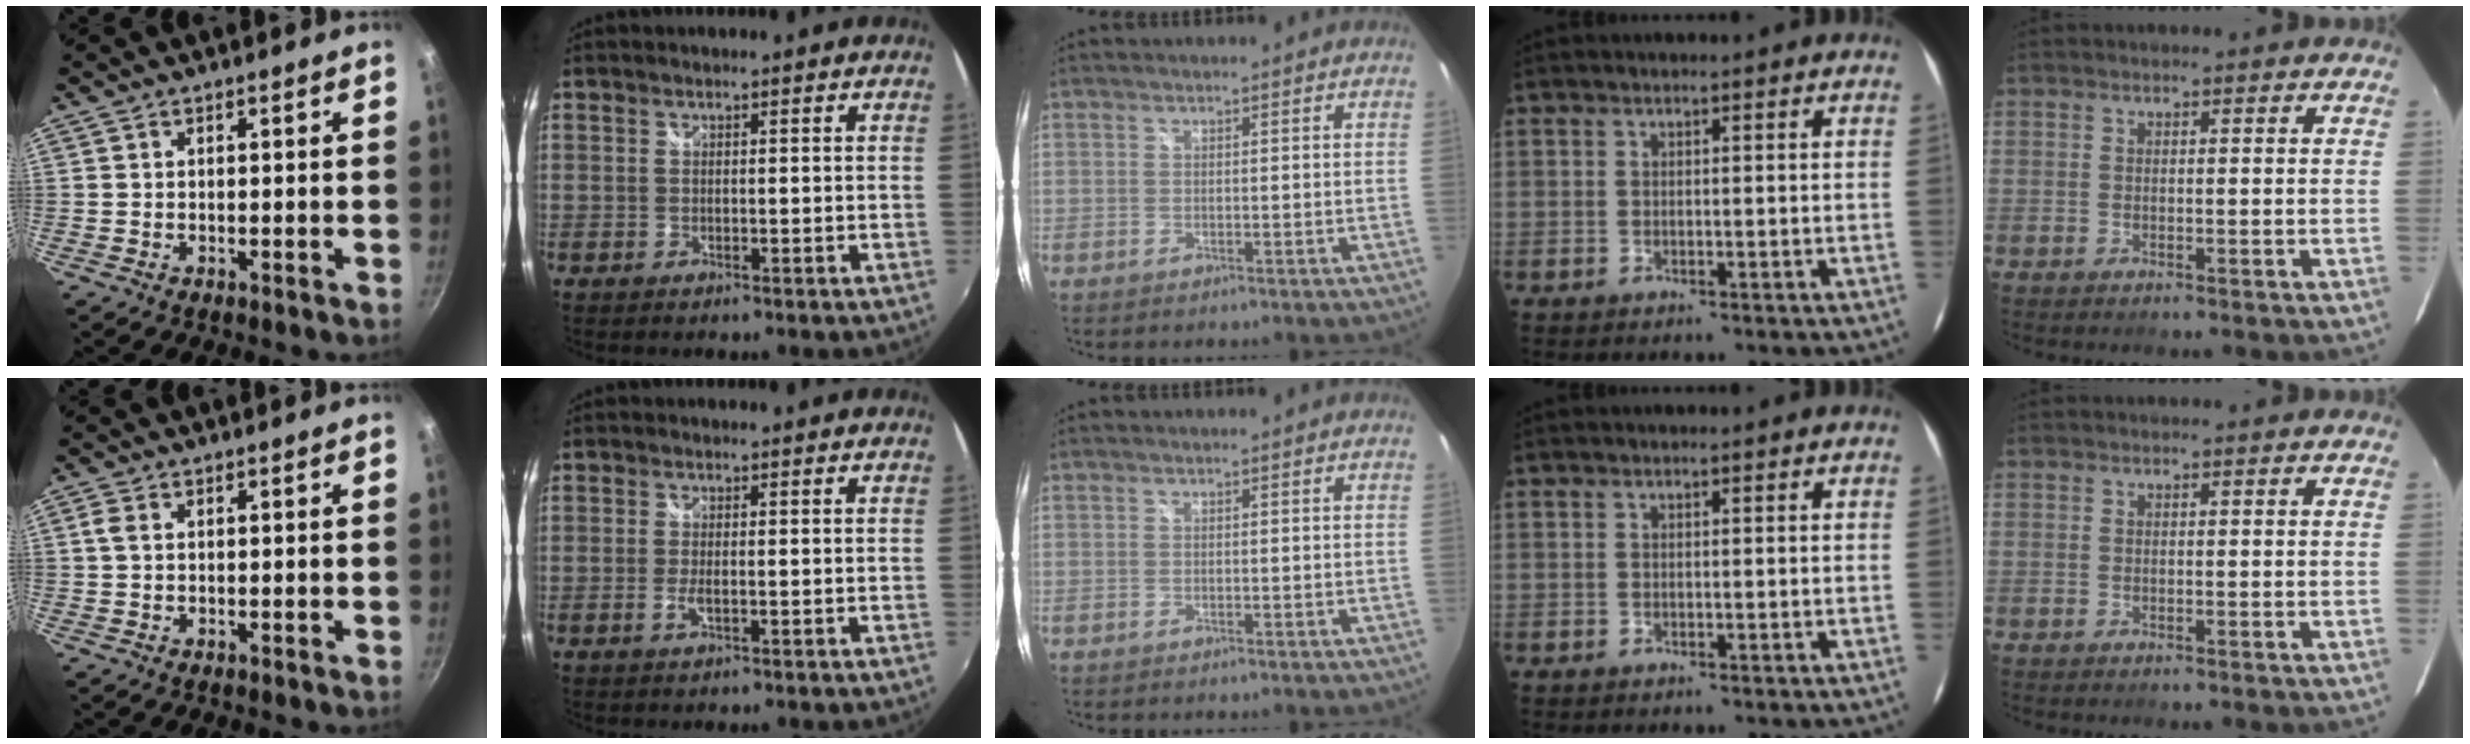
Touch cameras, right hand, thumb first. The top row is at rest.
{"thumb": {"total": 1.9, "force": [0.4, 1.1, 1.4], "torque": [-0.033, 0.004, 0.008]}, "index": {"total": 2.0, "force": [-0.6, 0.3, 1.9], "torque": [-0.039, -0.004, -0.010]}}